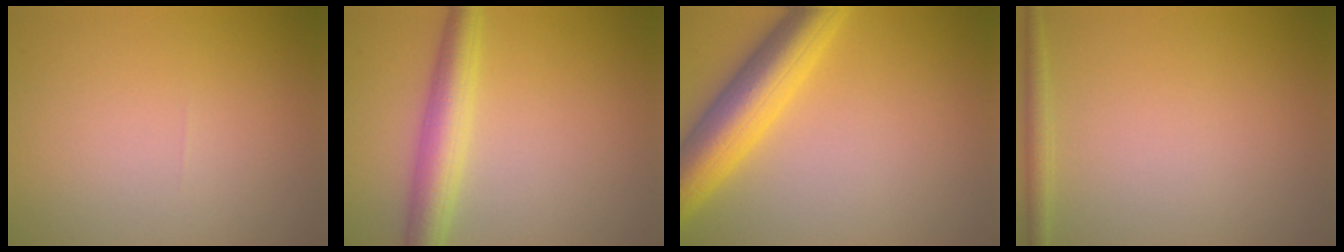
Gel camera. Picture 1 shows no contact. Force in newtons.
{"total": 4.4, "press": 4.4, "slide": 0.0}
{"total": 7.5, "press": 7.5, "slide": 0.3}
{"total": 1.4, "press": 1.4, "slide": 0.1}